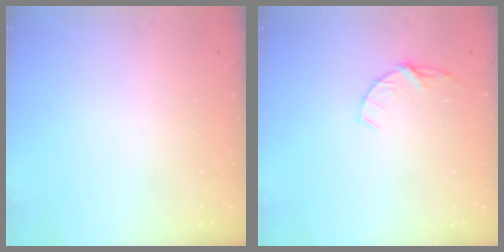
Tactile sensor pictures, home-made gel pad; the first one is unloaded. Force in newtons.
{"total": 4.5, "press": 4.5, "slide": 0.5}